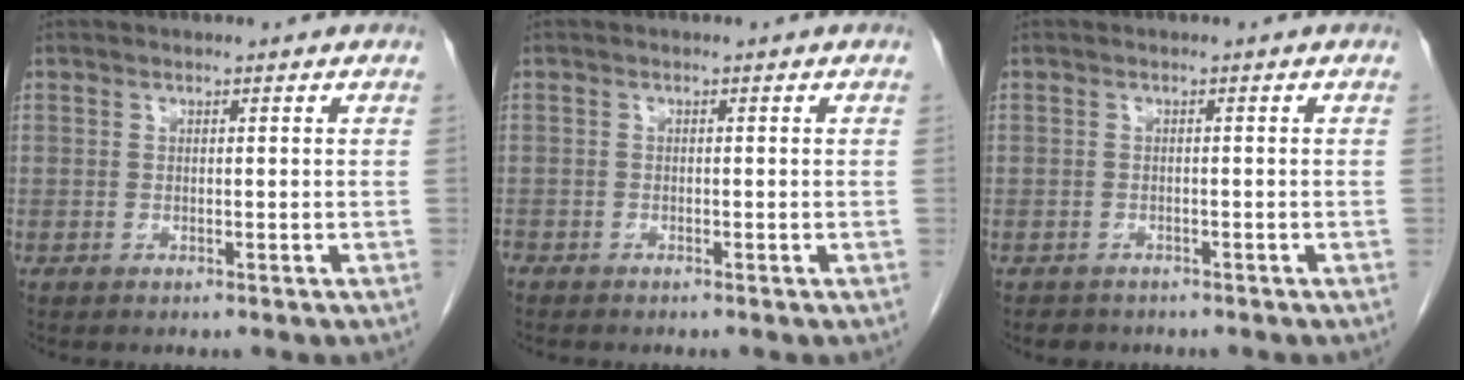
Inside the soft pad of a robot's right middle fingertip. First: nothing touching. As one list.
[{"total": 0.9, "force": [-0.9, 0.3, 0.0], "torque": [-0.005, -0.001, -0.021]}, {"total": 2.1, "force": [-1.8, 1.1, 0.2], "torque": [-0.014, -0.001, -0.025]}]